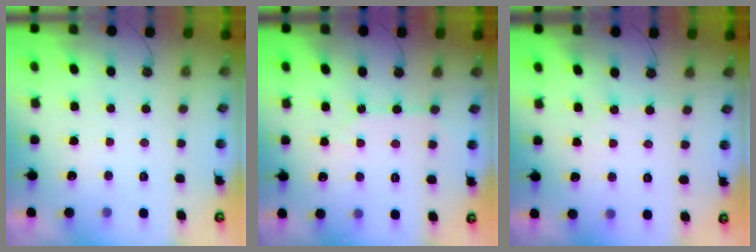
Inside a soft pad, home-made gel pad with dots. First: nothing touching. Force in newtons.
{"total": 2.1, "press": 2.1, "slide": 0.3}
{"total": 2.7, "press": 2.7, "slide": 0.5}